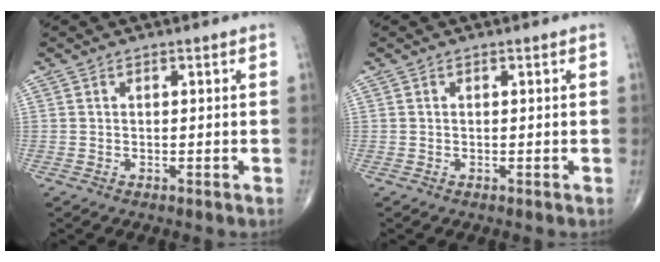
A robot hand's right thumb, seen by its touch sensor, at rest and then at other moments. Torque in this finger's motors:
{"motor_torque": [0.06, 0.06, -0.07, -0.07, 0.01]}